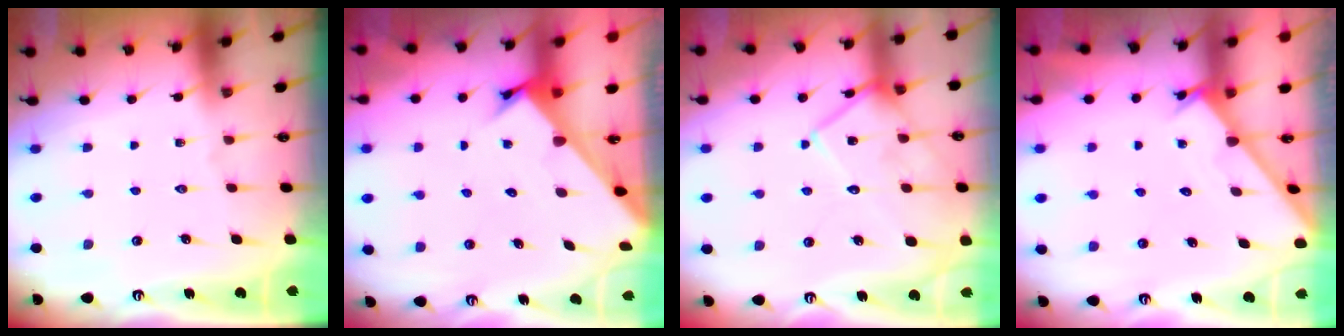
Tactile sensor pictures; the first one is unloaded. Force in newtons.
{"total": 2.7, "press": 2.6, "slide": 0.3}
{"total": 14.8, "press": 14.7, "slide": 1.2}
{"total": 2.6, "press": 2.6, "slide": 0.2}